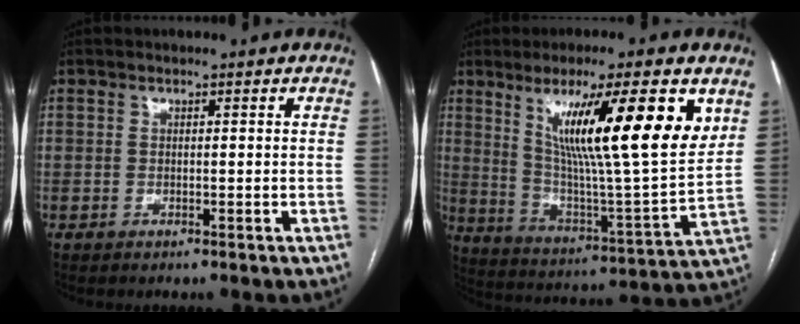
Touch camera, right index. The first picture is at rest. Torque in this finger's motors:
{"motor_torque": [1.28, 0.86, 1.05, 0.21]}